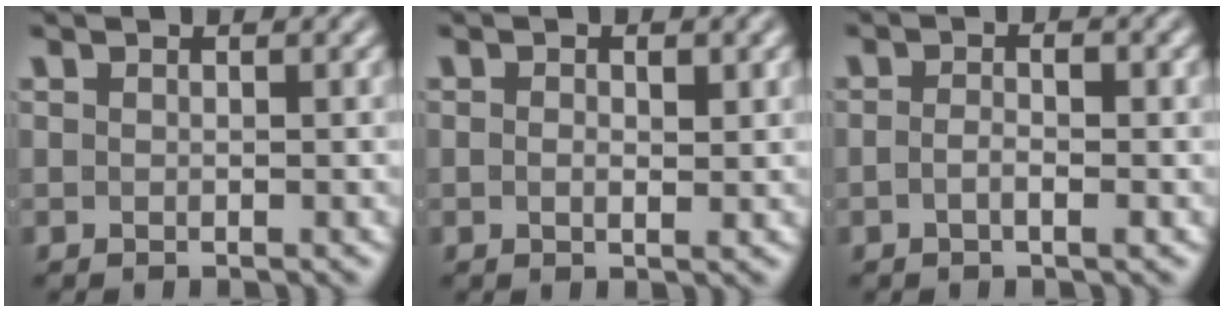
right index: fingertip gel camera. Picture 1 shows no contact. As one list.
[{"total": 1.1, "force": [0.1, 0.2, 1.1], "torque": [-0.011, -0.005, 0.004]}, {"total": 1.8, "force": [-0.8, 0.0, 1.6], "torque": [-0.024, -0.006, -0.014]}]